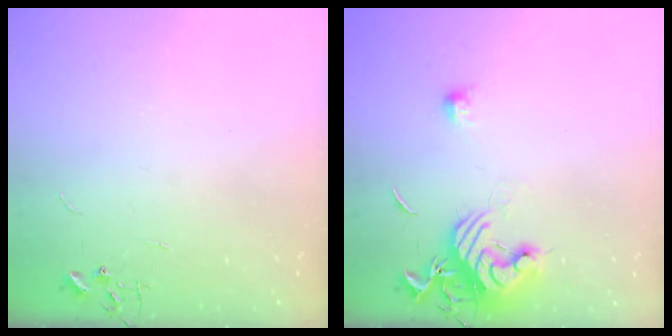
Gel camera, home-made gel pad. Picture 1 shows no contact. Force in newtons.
{"total": 11.8, "press": 11.8, "slide": 0.9}